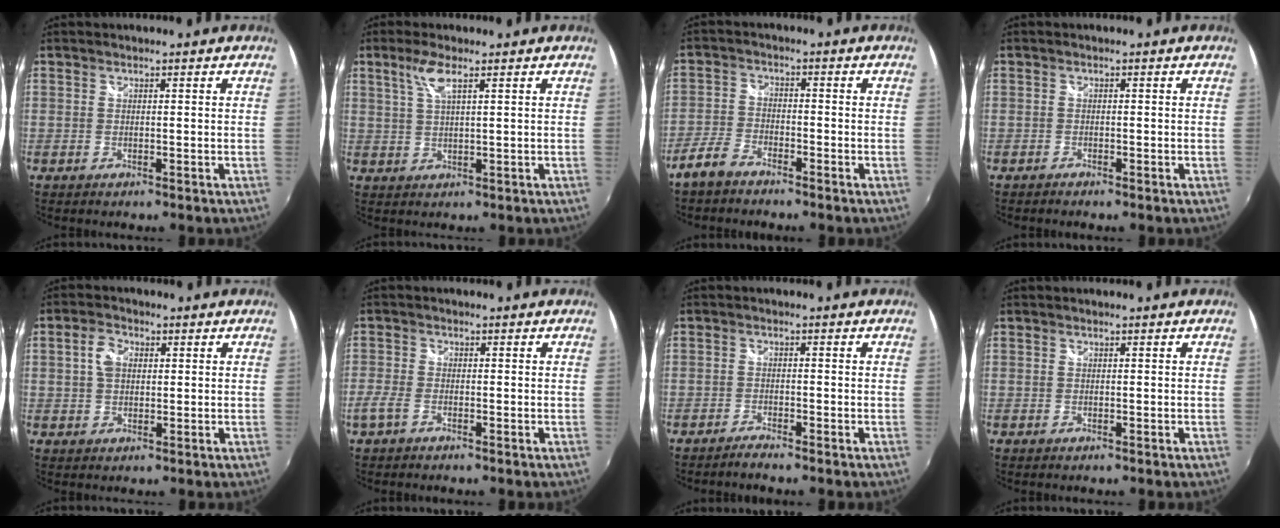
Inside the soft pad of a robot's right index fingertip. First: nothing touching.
{"total": 4.2, "force": [2.2, 0.5, 3.5], "torque": [-0.071, 0.004, 0.045]}
{"total": 4.7, "force": [-3.8, 1.8, 2.1], "torque": [-0.055, 0.004, -0.079]}
{"total": 1.0, "force": [-0.9, 0.3, 0.3], "torque": [-0.013, -0.002, -0.018]}
{"total": 4.2, "force": [1.2, 2.9, 2.7], "torque": [-0.050, 0.014, 0.021]}
{"total": 3.2, "force": [-2.0, 1.4, 2.0], "torque": [-0.054, -0.003, -0.045]}
{"total": 1.8, "force": [-1.7, 0.0, 0.5], "torque": [-0.021, -0.003, -0.036]}
{"total": 0.0}